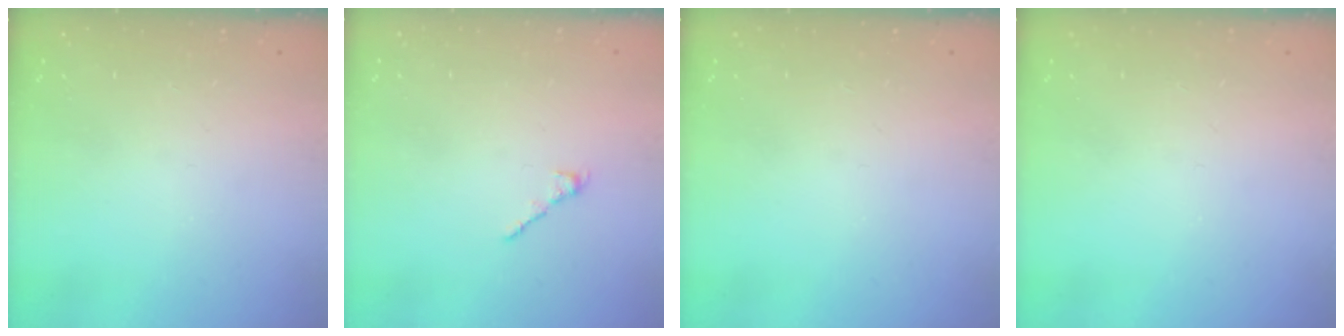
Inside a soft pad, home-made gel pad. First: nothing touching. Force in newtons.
{"total": 1.7, "press": 1.5, "slide": 0.6}
{"total": 0.0}
{"total": 0.0}